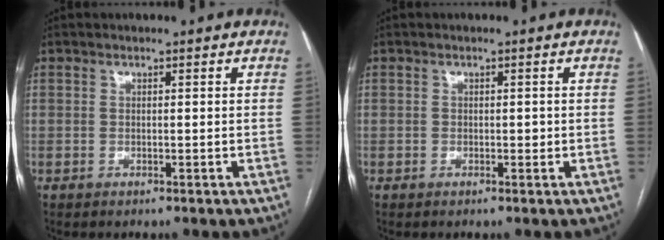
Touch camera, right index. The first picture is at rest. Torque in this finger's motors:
{"motor_torque": [0.13, 0.02, 0.07, 0.02]}